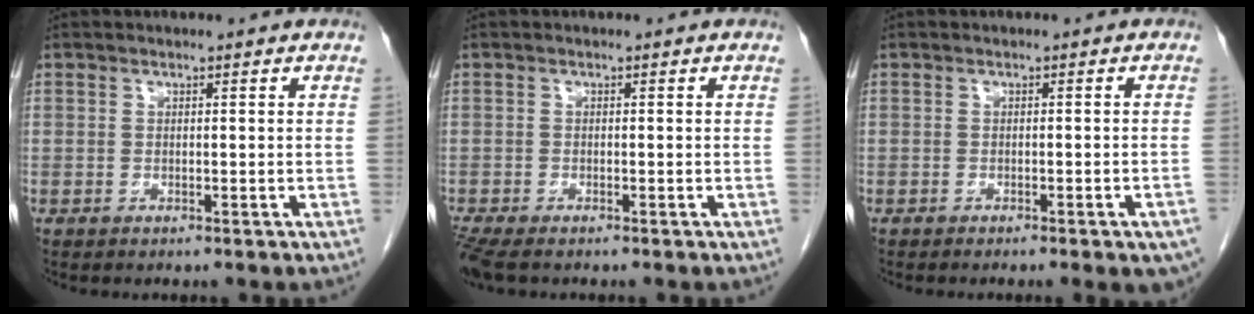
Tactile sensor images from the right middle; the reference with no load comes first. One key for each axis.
{"total": 3.5, "fx": -2.7, "fy": 0.9, "fz": 1.9, "tx": -0.045, "ty": -0.013, "tz": -0.050}
{"total": 5.5, "fx": -3.8, "fy": 0.6, "fz": 3.9, "tx": -0.031, "ty": -0.005, "tz": -0.049}